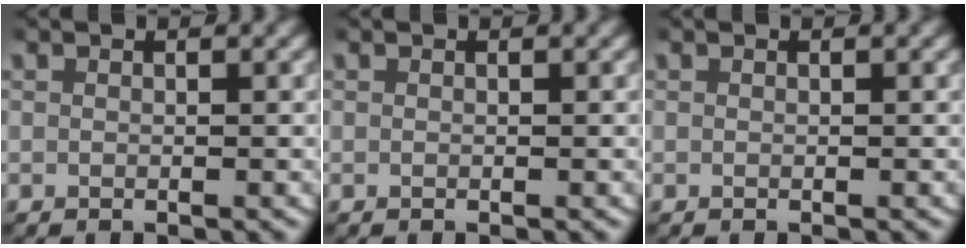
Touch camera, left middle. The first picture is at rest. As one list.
[{"total": 0.0}, {"total": 0.0}]